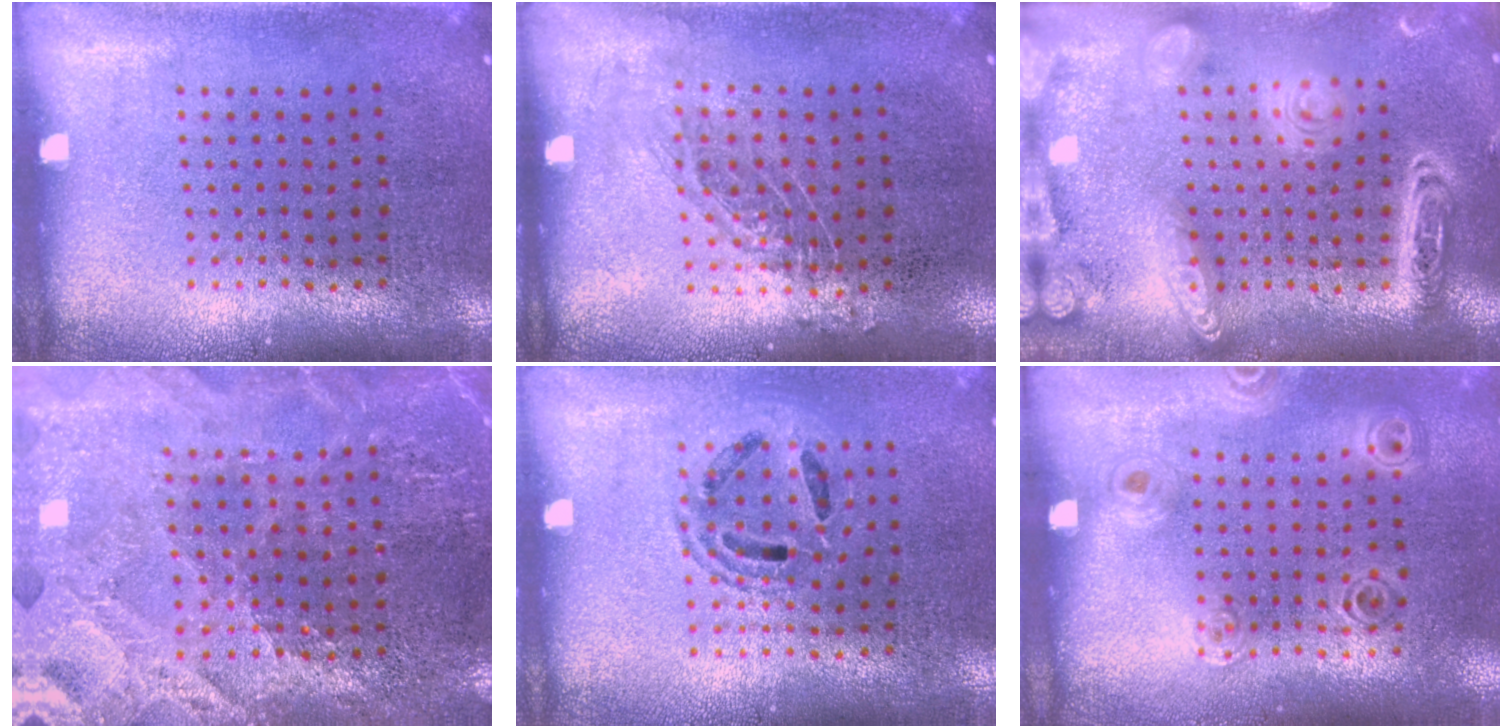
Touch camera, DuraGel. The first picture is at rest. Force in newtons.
{"total": 0.8, "press": 0.8, "slide": 0.2}
{"total": 4.0, "press": 4.0, "slide": 0.4}
{"total": 2.8, "press": 2.7, "slide": 0.3}
{"total": 1.2, "press": 1.1, "slide": 0.4}
{"total": 1.0, "press": 1.0, "slide": 0.0}